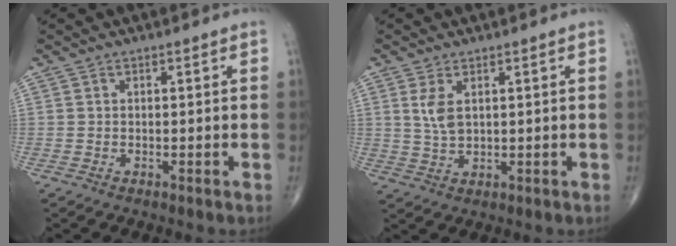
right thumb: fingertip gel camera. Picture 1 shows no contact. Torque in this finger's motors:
{"motor_torque": [-0.60, 0.21, -0.16, -0.21, 0.05]}